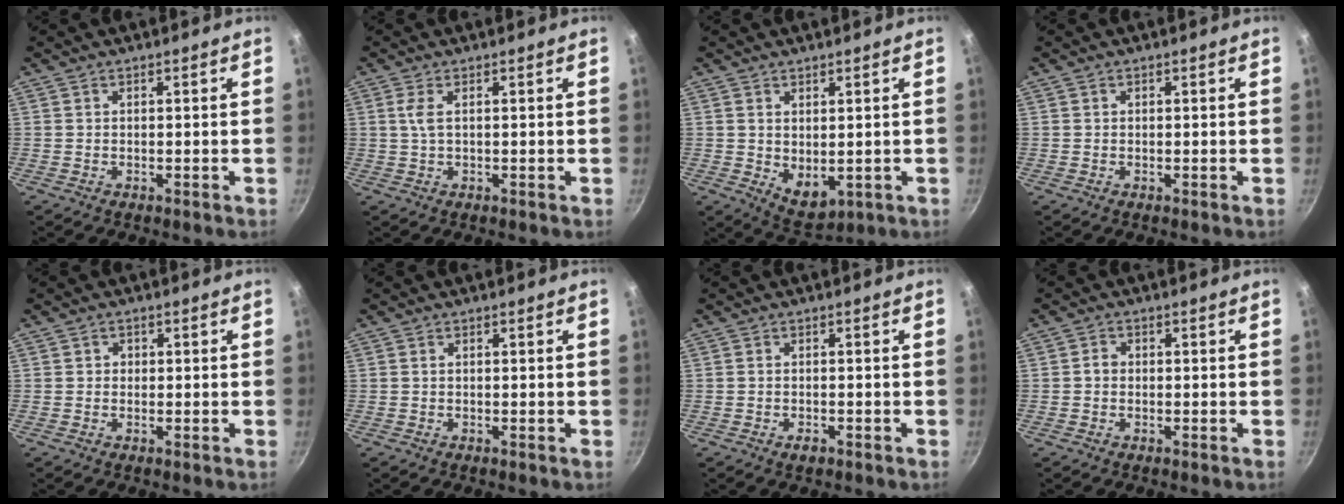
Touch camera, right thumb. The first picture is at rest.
{"total": 2.3, "force": [0.4, 0.6, 2.2], "torque": [-0.051, 0.001, 0.010]}
{"total": 5.9, "force": [0.7, 3.6, 4.7], "torque": [-0.061, -0.021, 0.025]}
{"total": 0.0}
{"total": 1.1, "force": [0.0, 1.1, 0.3], "torque": [0.002, -0.001, -0.002]}
{"total": 0.0}
{"total": 1.7, "force": [-1.0, 0.8, 1.1], "torque": [-0.023, 0.006, -0.018]}
{"total": 1.2, "force": [-0.2, 1.0, 0.6], "torque": [-0.009, 0.006, -0.005]}